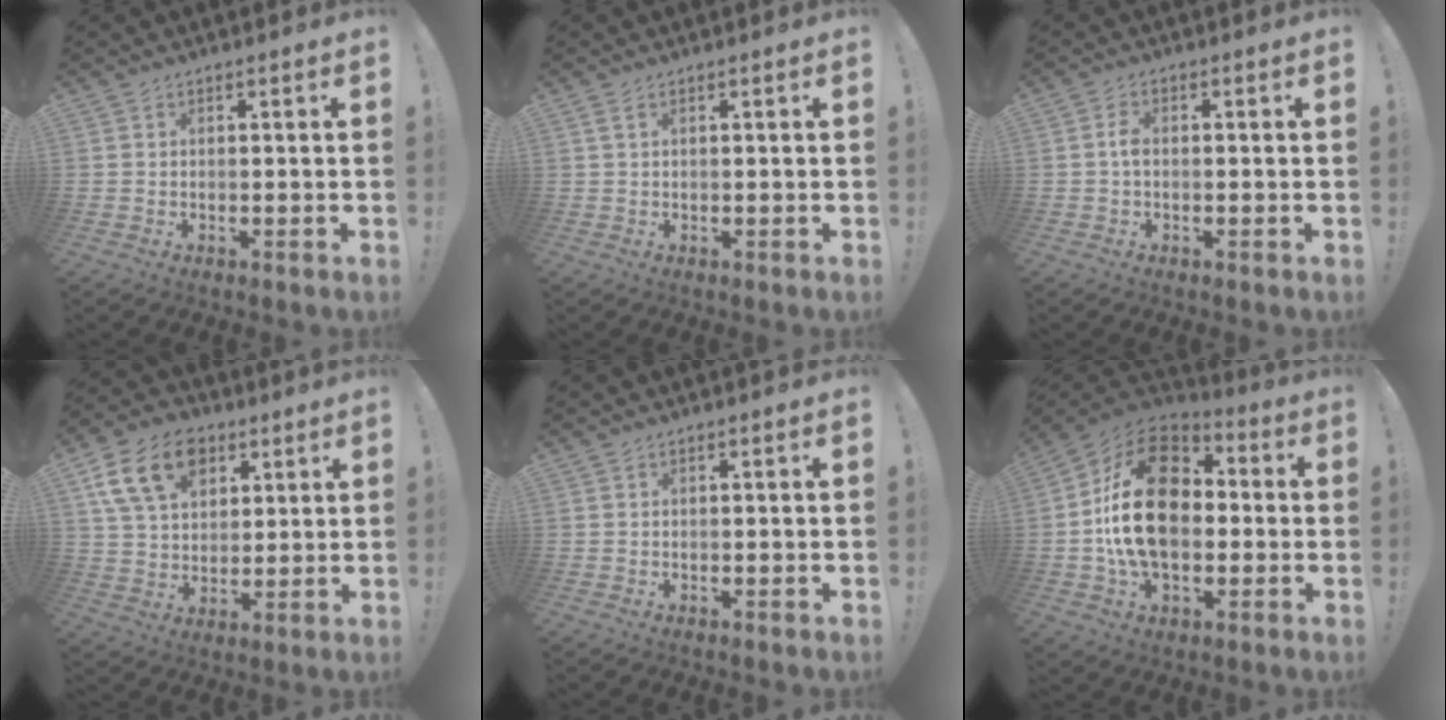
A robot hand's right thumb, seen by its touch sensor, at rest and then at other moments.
{"total": 1.5, "force": [0.6, 0.4, 1.3], "torque": [-0.035, 0.005, 0.012]}
{"total": 2.9, "force": [-0.4, 1.6, 2.3], "torque": [-0.042, 0.008, -0.007]}
{"total": 17.1, "force": [7.8, 12.0, 9.4], "torque": [-0.158, -0.023, 0.152]}
{"total": 0.0}
{"total": 24.5, "force": [0.9, 16.0, 18.5], "torque": [-0.327, 0.022, 0.020]}